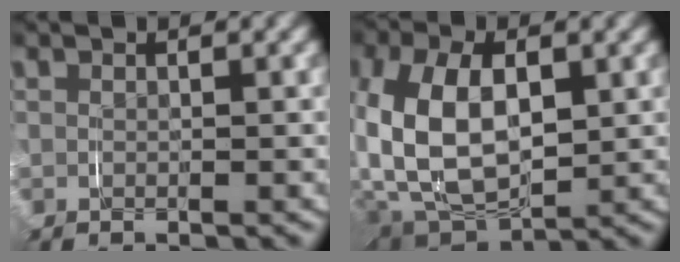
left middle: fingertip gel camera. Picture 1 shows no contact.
{"total": 11.4, "force": [0.3, 8.0, 8.1], "torque": [-0.198, -0.025, 0.020]}